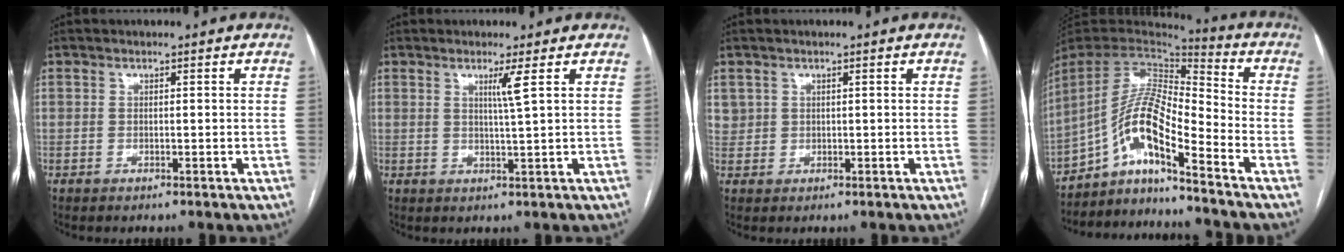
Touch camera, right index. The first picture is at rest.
{"total": 2.6, "force": [1.2, -0.9, 2.2], "torque": [-0.039, -0.007, 0.025]}
{"total": 1.6, "force": [0.8, 1.4, 0.1], "torque": [0.014, 0.009, 0.013]}
{"total": 13.2, "force": [-7.9, 1.5, 10.5], "torque": [-0.201, 0.017, -0.141]}